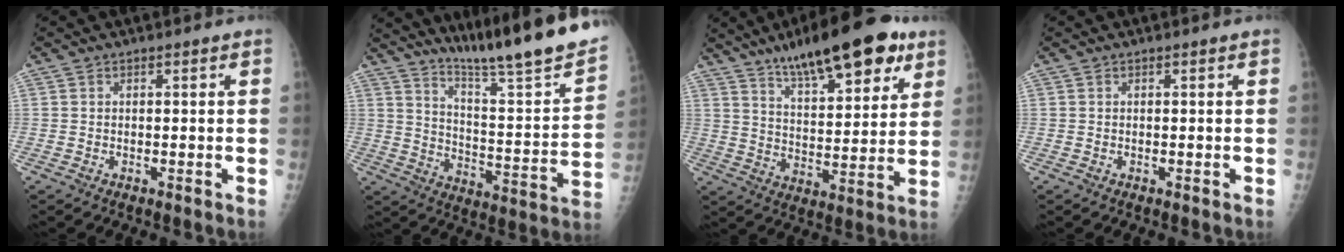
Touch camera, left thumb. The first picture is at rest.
{"total": 22.9, "force": [18.9, 0.8, 12.8], "torque": [-0.173, -0.129, 0.283]}
{"total": 20.2, "force": [13.1, 6.4, 14.0], "torque": [-0.183, -0.046, 0.206]}
{"total": 0.0}